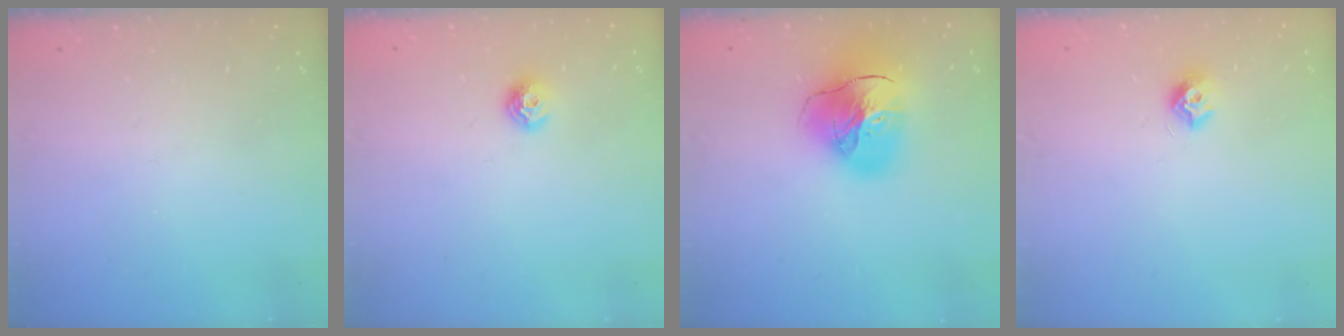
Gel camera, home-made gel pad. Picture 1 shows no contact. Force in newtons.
{"total": 7.0, "press": 6.9, "slide": 0.9}
{"total": 20.3, "press": 20.2, "slide": 2.2}
{"total": 7.7, "press": 7.7, "slide": 0.7}